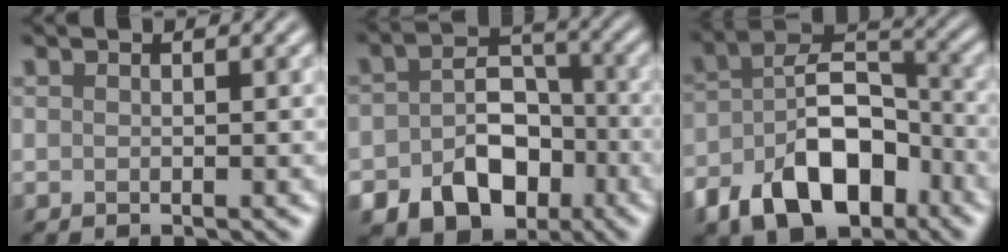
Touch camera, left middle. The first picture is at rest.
{"total": 8.3, "force": [-3.8, 5.8, 4.7], "torque": [-0.074, -0.012, -0.056]}
{"total": 9.9, "force": [-4.8, 5.6, 6.6], "torque": [-0.114, 0.003, -0.083]}